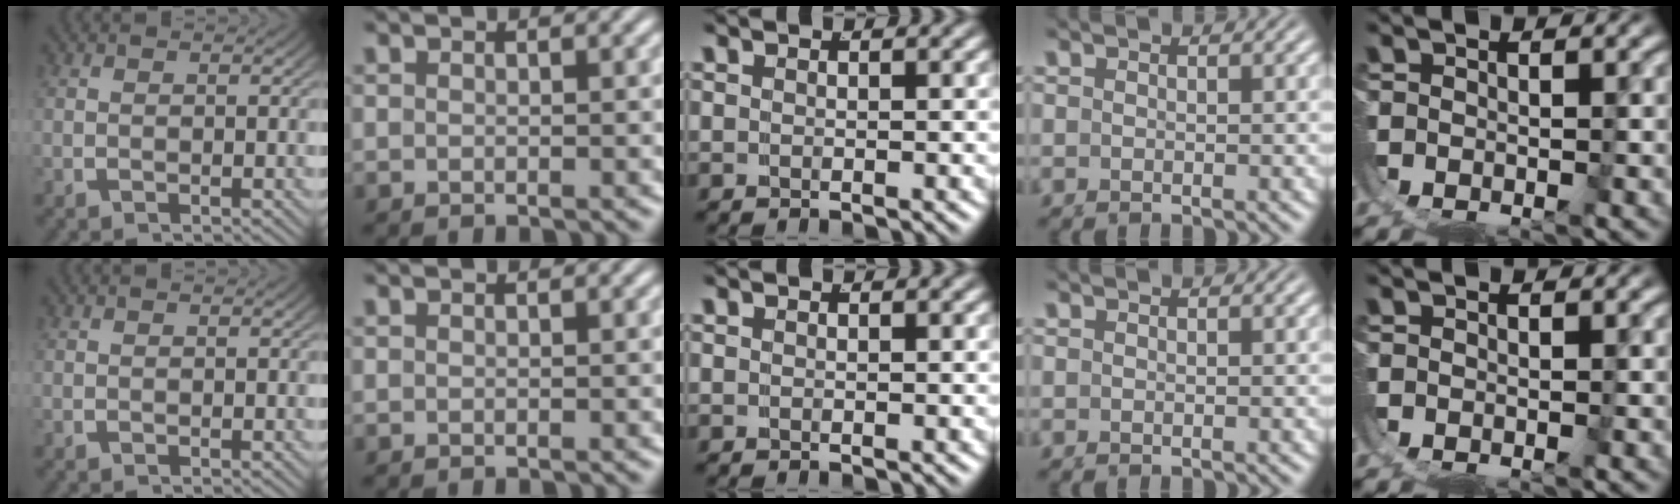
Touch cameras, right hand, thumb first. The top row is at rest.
{}